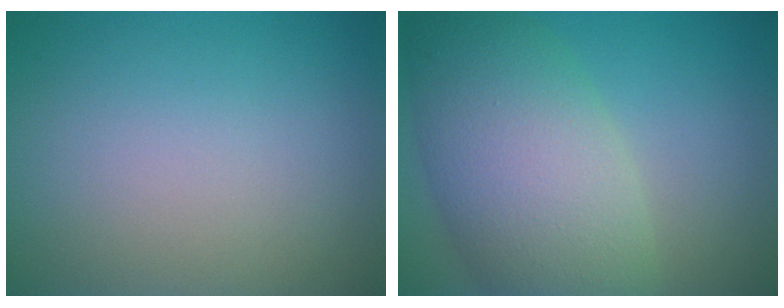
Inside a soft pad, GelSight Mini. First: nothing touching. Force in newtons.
{"total": 9.3, "press": 9.3, "slide": 0.1}